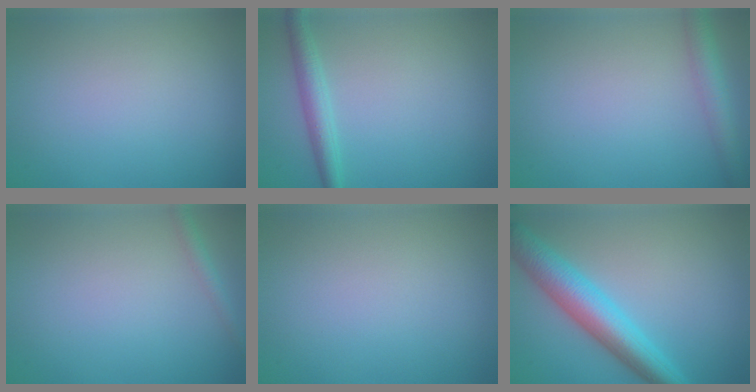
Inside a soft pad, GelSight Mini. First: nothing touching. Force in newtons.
{"total": 2.5, "press": 2.5, "slide": 0.1}
{"total": 2.9, "press": 2.9, "slide": 0.1}
{"total": 1.3, "press": 1.2, "slide": 0.1}
{"total": 0.0}
{"total": 6.4, "press": 6.4, "slide": 0.1}